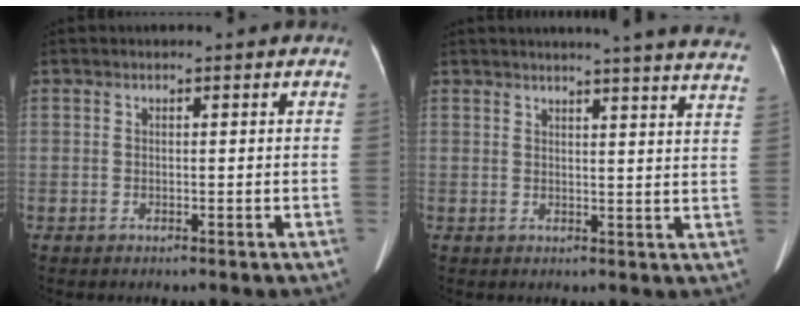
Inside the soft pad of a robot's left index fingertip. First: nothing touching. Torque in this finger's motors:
{"motor_torque": [0.00, -0.39, 0.04, 0.03]}